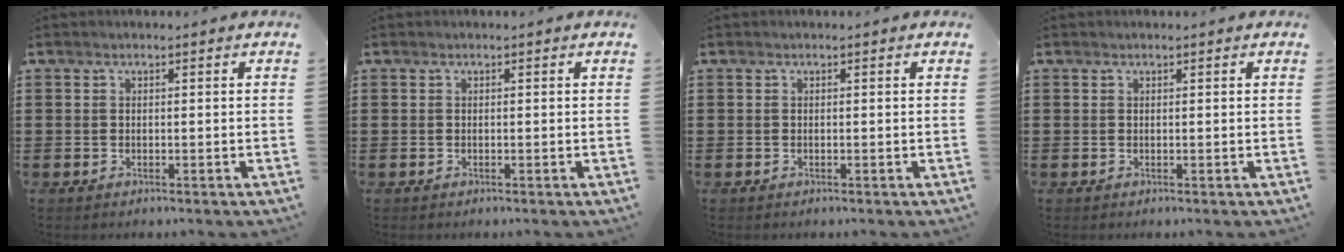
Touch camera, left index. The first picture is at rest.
{"total": 0.0}
{"total": 0.0}
{"total": 0.0}